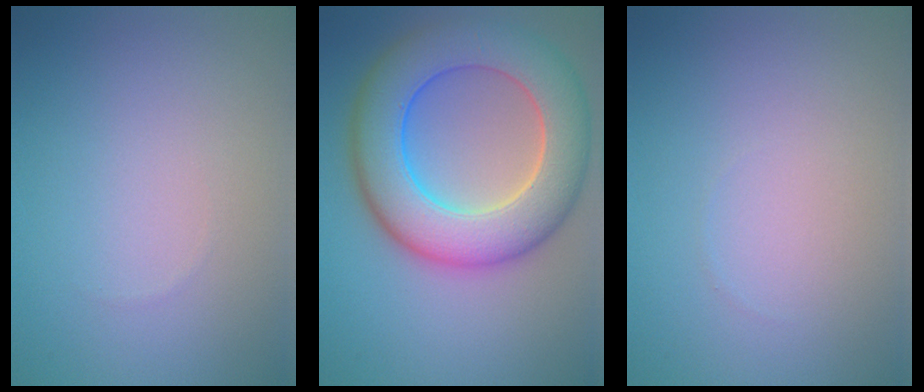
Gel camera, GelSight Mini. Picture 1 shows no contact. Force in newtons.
{"total": 10.9, "press": 10.9, "slide": 0.7}
{"total": 0.0}